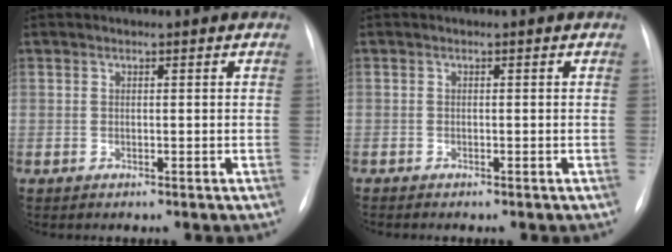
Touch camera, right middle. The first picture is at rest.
{"total": 1.1, "force": [-0.9, 0.3, 0.5], "torque": [-0.007, -0.001, -0.011]}